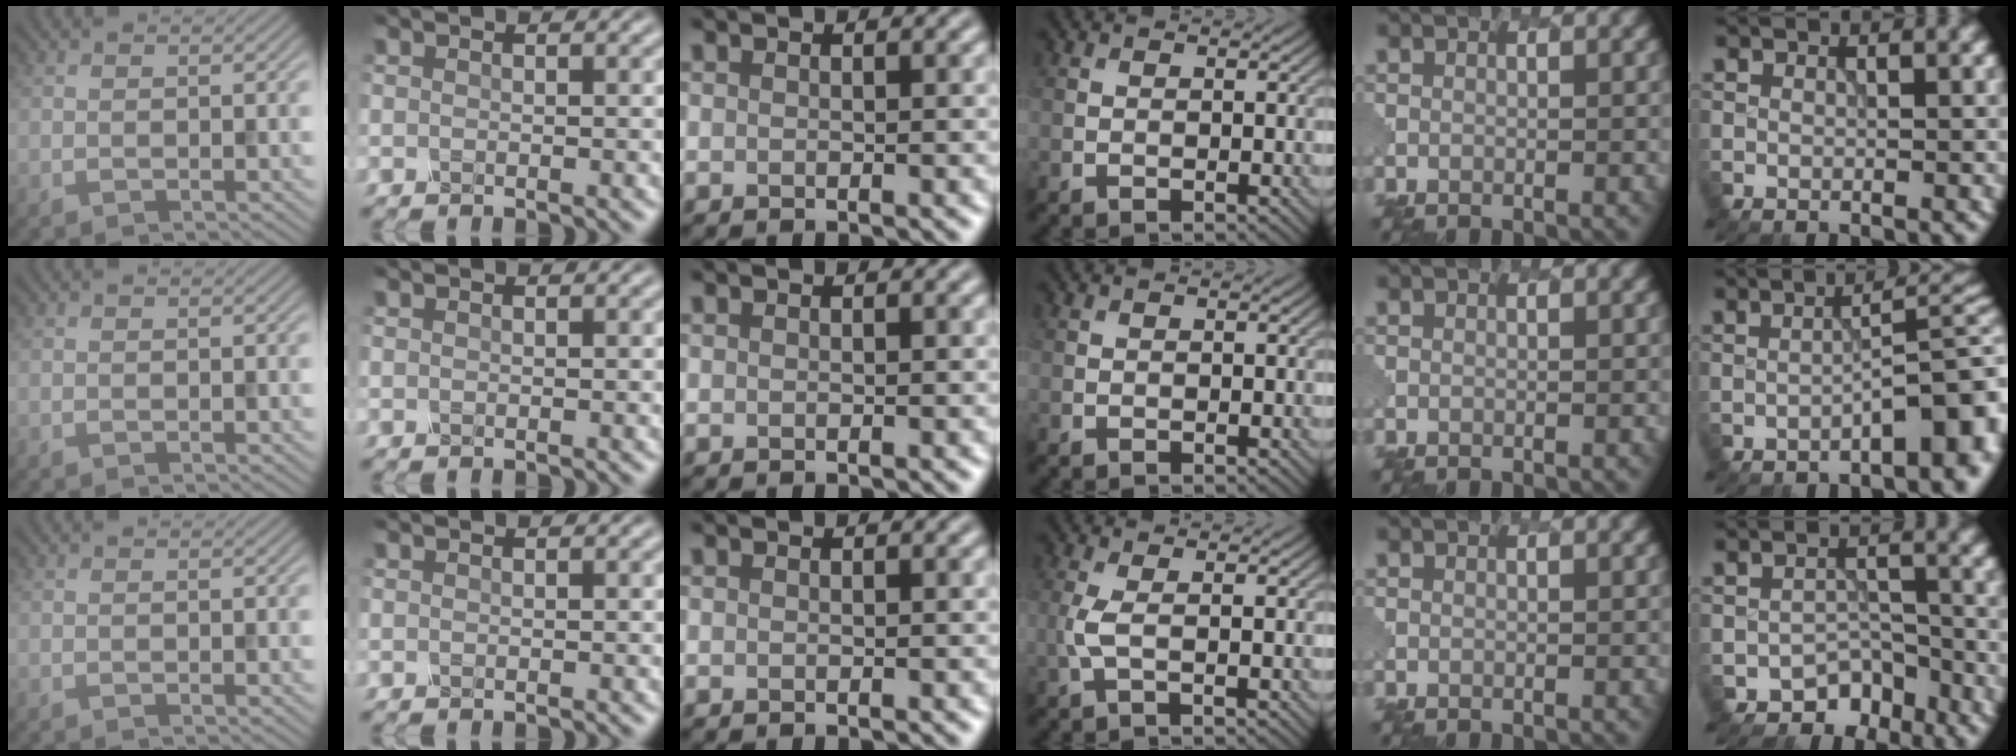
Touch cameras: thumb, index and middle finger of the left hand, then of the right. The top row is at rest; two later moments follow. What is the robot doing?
{"motion": "dispense", "object": "dispenser bottle"}